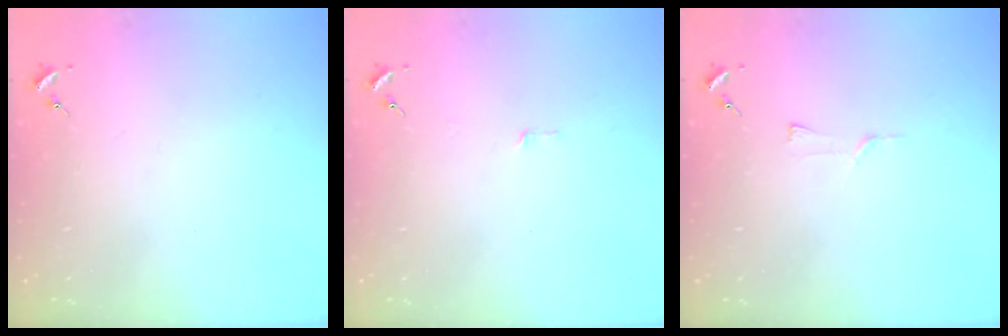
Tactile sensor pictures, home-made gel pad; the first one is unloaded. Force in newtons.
{"total": 2.8, "press": 2.8, "slide": 0.2}
{"total": 4.1, "press": 4.1, "slide": 0.4}